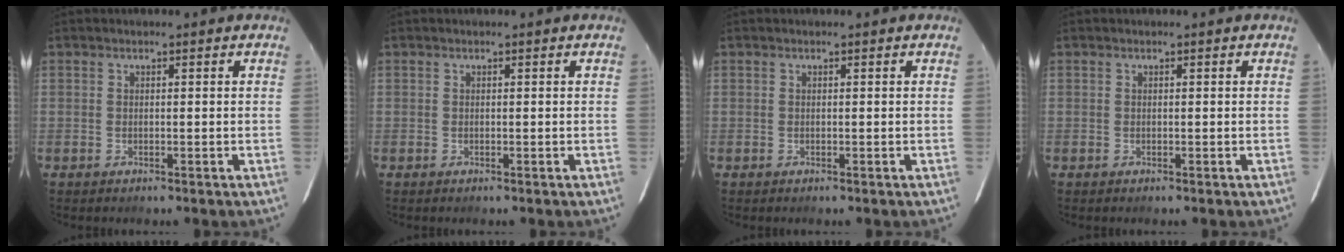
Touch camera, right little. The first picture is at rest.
{"total": 0.0}
{"total": 0.0}
{"total": 0.0}